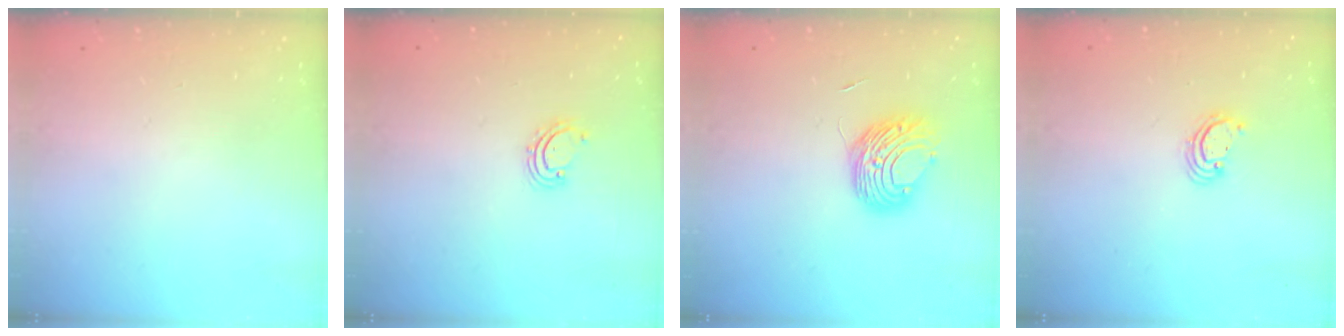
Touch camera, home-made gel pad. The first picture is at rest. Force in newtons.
{"total": 2.9, "press": 2.9, "slide": 0.4}
{"total": 9.2, "press": 9.2, "slide": 0.5}
{"total": 2.4, "press": 2.4, "slide": 0.1}